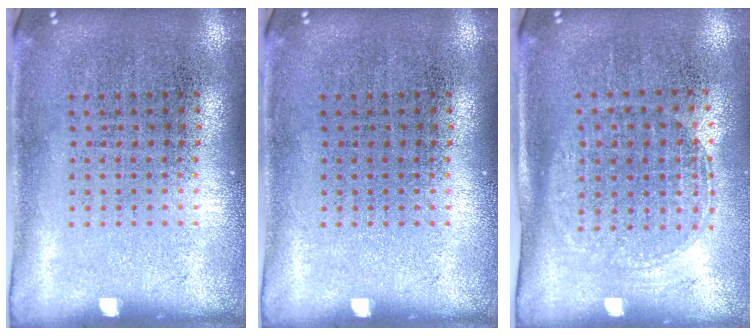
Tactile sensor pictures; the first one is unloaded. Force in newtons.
{"total": 0.0}
{"total": 1.5, "press": 1.3, "slide": 0.7}